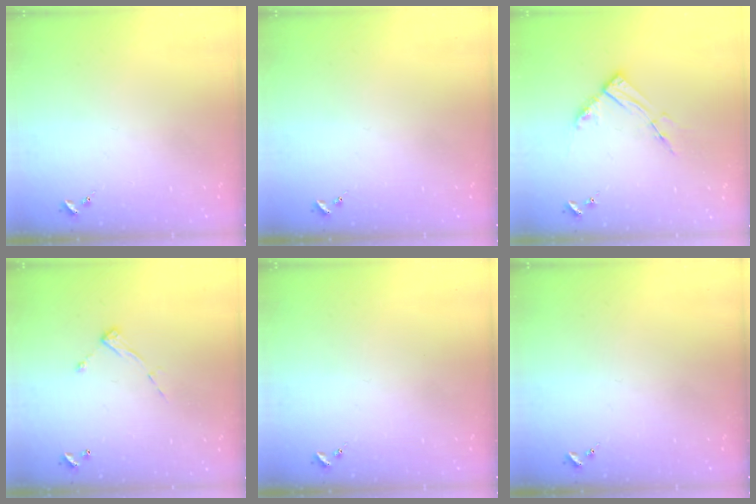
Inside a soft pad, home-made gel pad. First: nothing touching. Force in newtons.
{"total": 0.0}
{"total": 8.9, "press": 8.9, "slide": 0.8}
{"total": 6.3, "press": 6.3, "slide": 0.3}
{"total": 0.0}
{"total": 0.0}